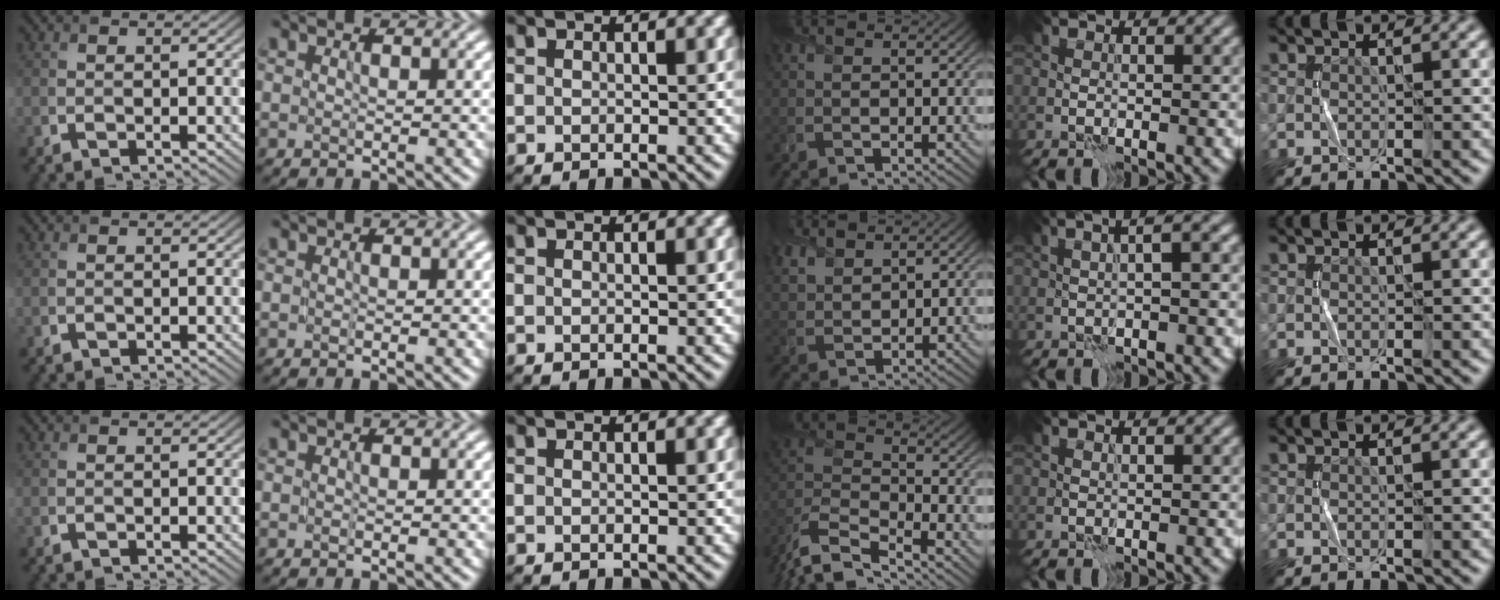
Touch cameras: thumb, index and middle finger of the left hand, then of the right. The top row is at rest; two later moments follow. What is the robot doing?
{"motion": "fold", "object": "shorts"}